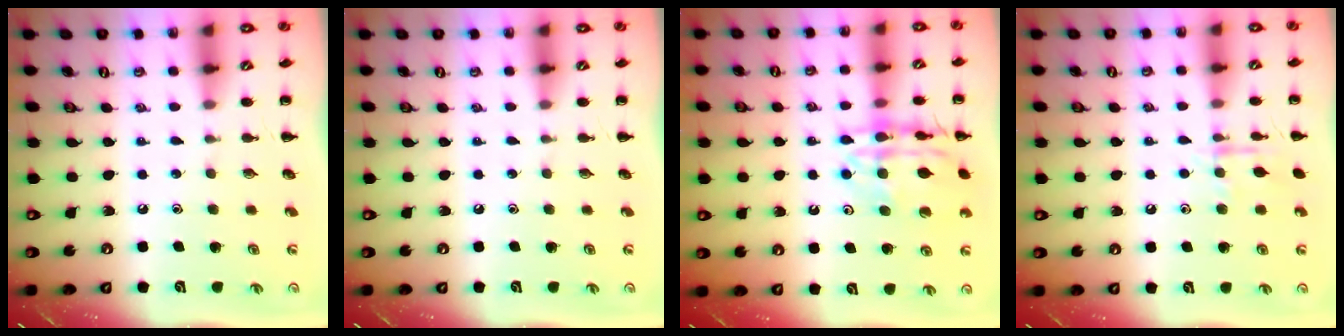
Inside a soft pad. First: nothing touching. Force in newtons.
{"total": 0.0}
{"total": 15.9, "press": 15.8, "slide": 1.6}
{"total": 8.4, "press": 8.4, "slide": 0.7}